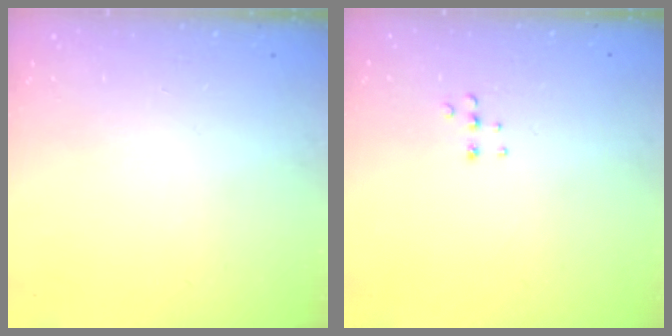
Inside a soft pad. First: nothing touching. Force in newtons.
{"total": 4.4, "press": 4.4, "slide": 0.5}